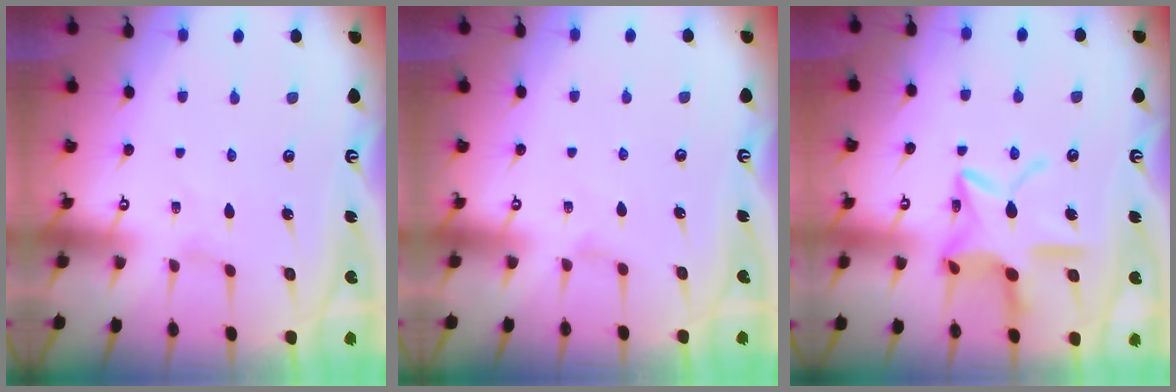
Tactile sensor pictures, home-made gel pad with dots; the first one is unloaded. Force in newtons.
{"total": 1.2, "press": 1.1, "slide": 0.3}
{"total": 16.4, "press": 16.4, "slide": 1.3}